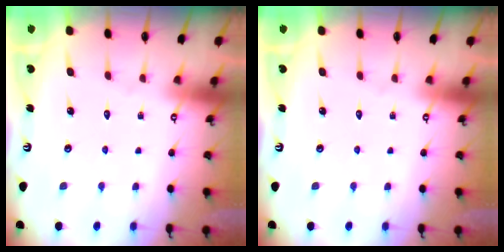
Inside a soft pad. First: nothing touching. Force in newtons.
{"total": 0.0}